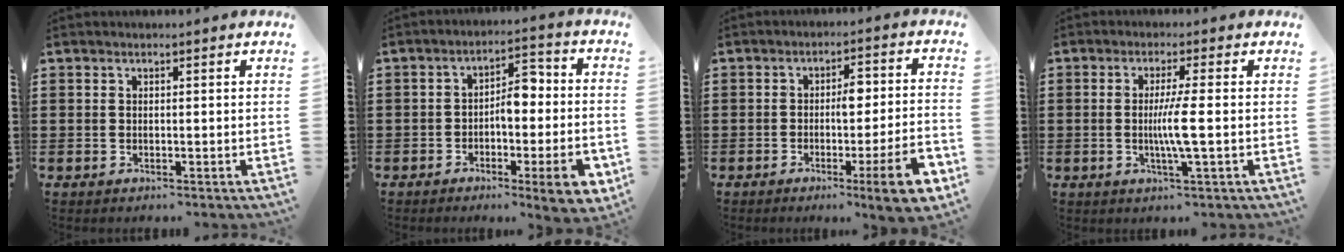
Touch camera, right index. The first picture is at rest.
{"total": 8.8, "force": [-2.5, 3.1, 7.9], "torque": [-0.110, 0.004, -0.042]}
{"total": 9.0, "force": [-2.9, 1.5, 8.4], "torque": [-0.134, -0.004, -0.055]}
{"total": 4.8, "force": [-0.5, -0.3, 4.7], "torque": [-0.091, -0.011, -0.015]}